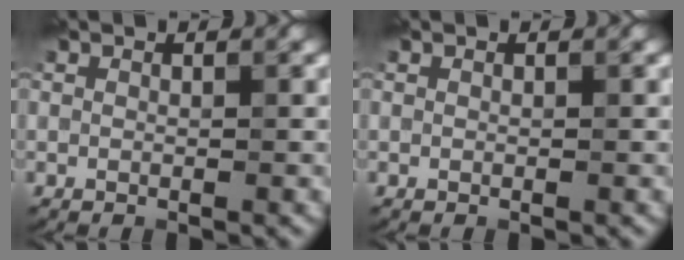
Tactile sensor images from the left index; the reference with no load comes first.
{"total": 0.0}